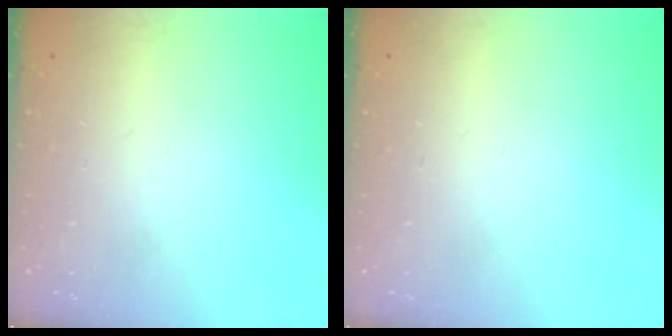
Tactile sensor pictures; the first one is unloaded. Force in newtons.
{"total": 0.0}